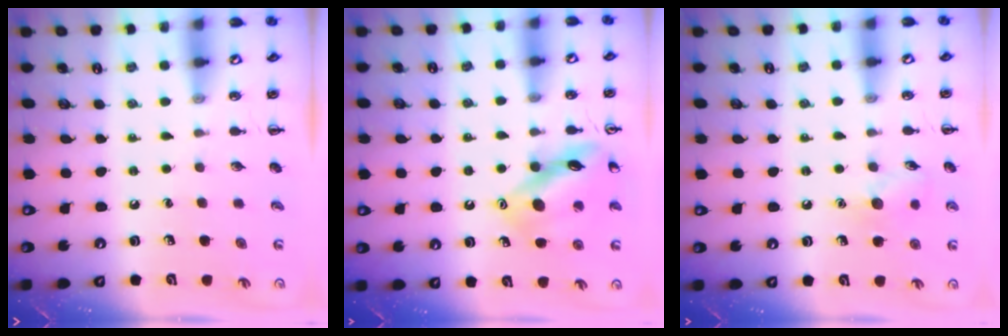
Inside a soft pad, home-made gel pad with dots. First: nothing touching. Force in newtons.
{"total": 13.8, "press": 13.7, "slide": 1.3}
{"total": 8.1, "press": 7.9, "slide": 1.5}